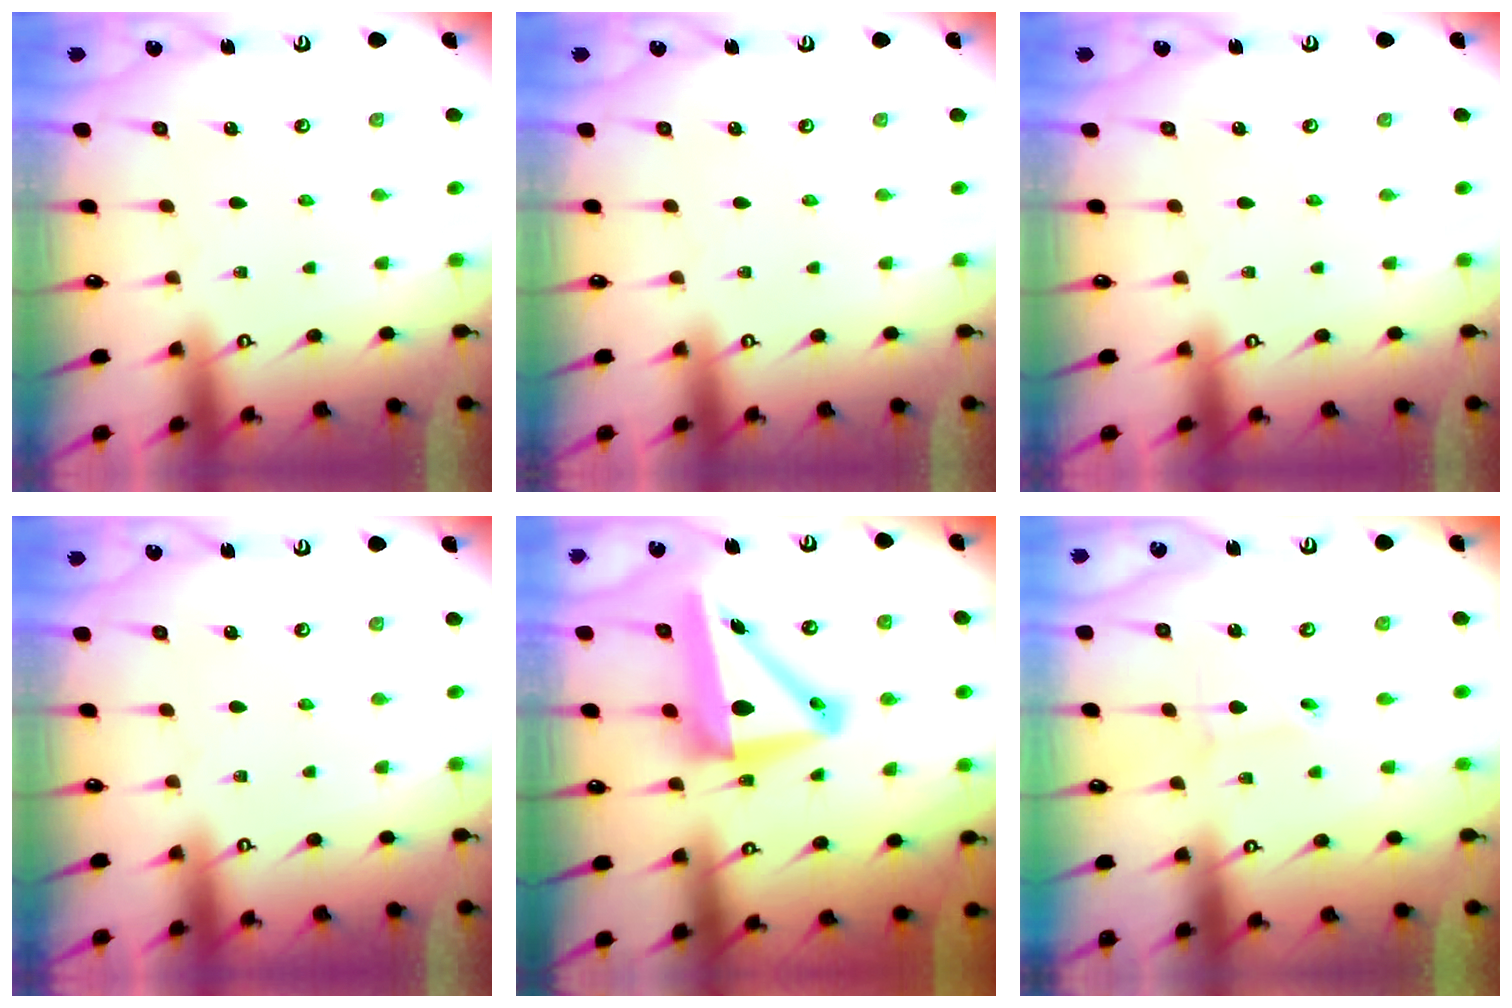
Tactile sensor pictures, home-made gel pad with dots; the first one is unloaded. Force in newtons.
{"total": 0.0}
{"total": 0.0}
{"total": 0.0}
{"total": 11.6, "press": 11.3, "slide": 2.7}
{"total": 1.8, "press": 1.8, "slide": 0.1}